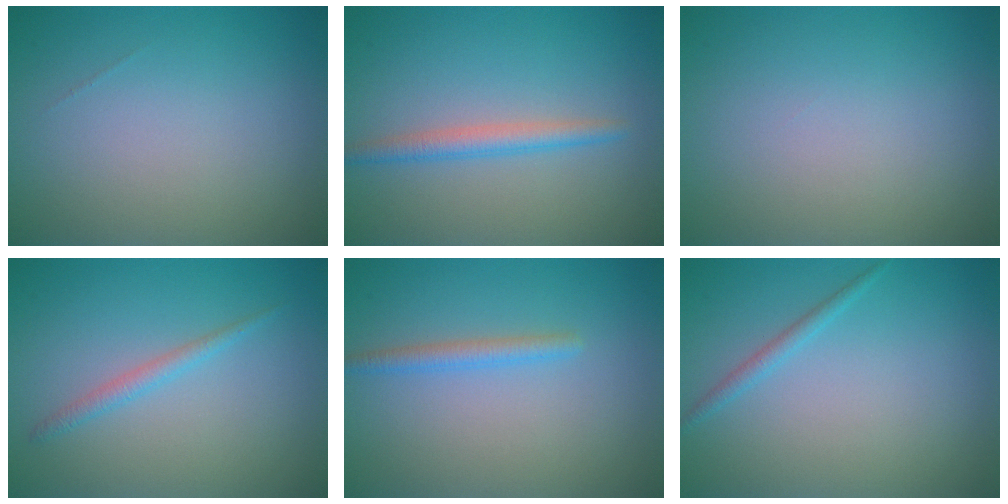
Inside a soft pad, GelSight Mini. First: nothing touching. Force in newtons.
{"total": 2.1, "press": 2.1, "slide": 0.1}
{"total": 0.0}
{"total": 1.4, "press": 1.4, "slide": 0.0}
{"total": 1.7, "press": 1.7, "slide": 0.1}
{"total": 1.0, "press": 1.0, "slide": 0.1}